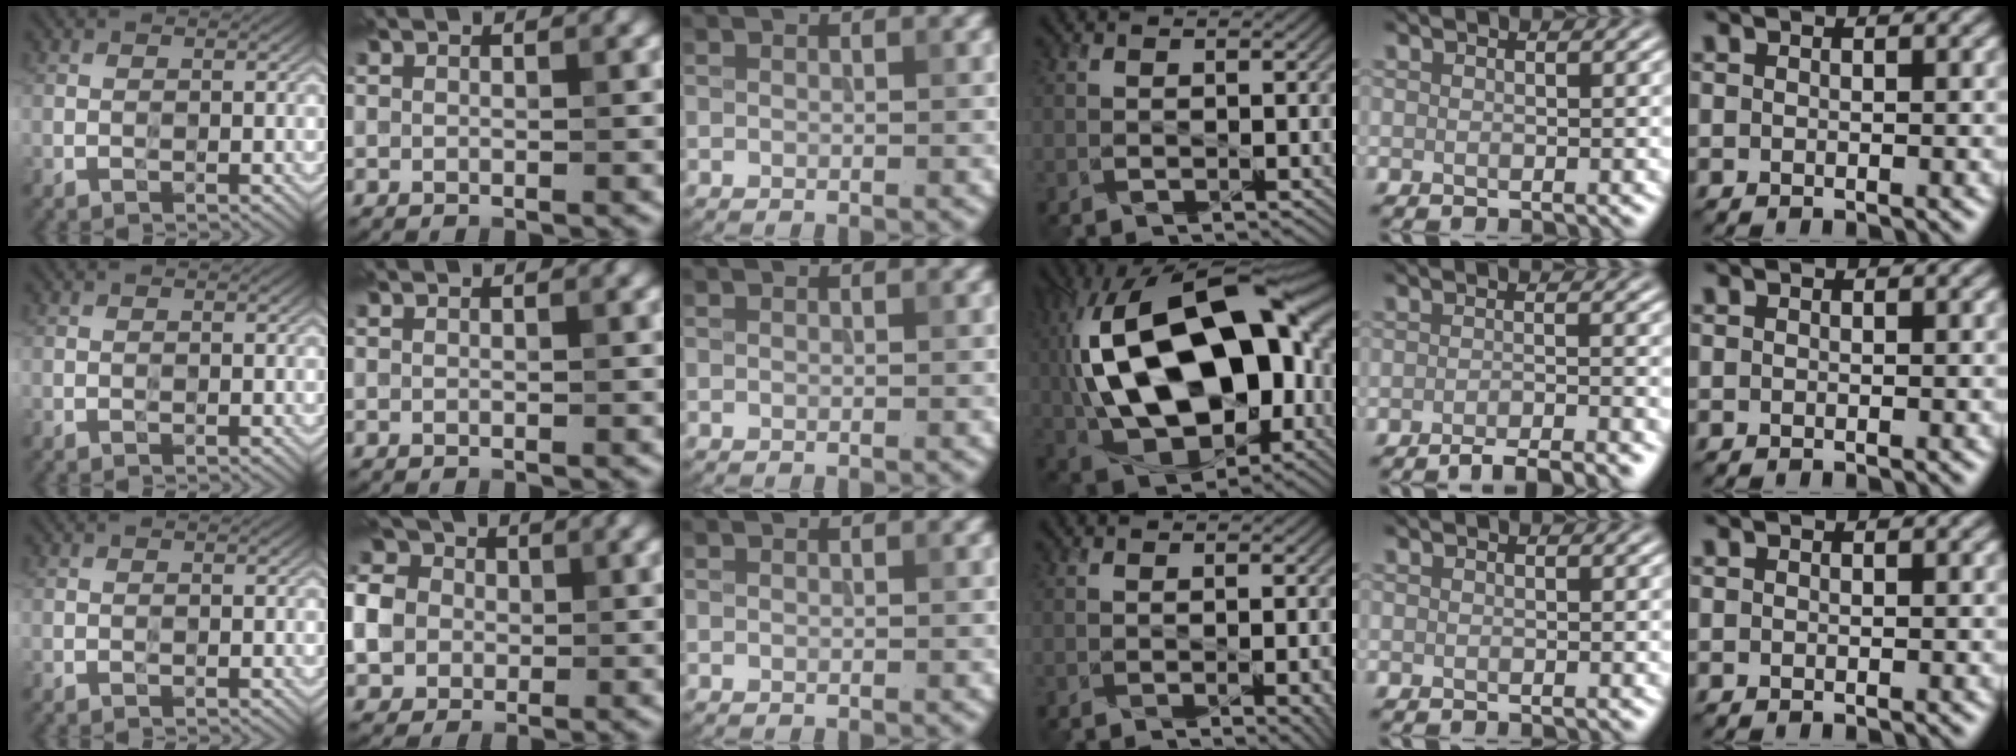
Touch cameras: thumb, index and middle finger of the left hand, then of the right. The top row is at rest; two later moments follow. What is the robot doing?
{"motion": "wipe", "object": "compact mirror"}